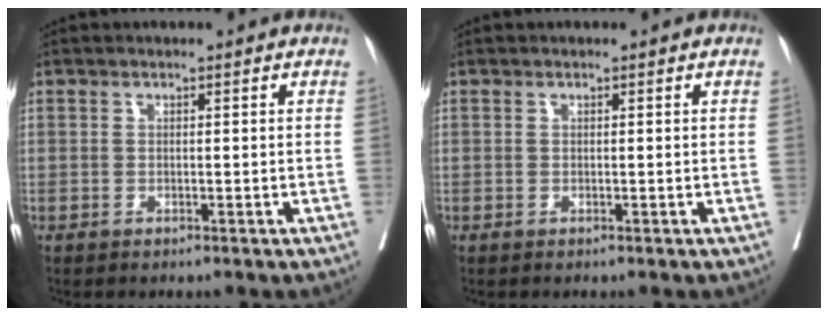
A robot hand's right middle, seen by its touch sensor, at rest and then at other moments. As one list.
[{"total": 0.0}]